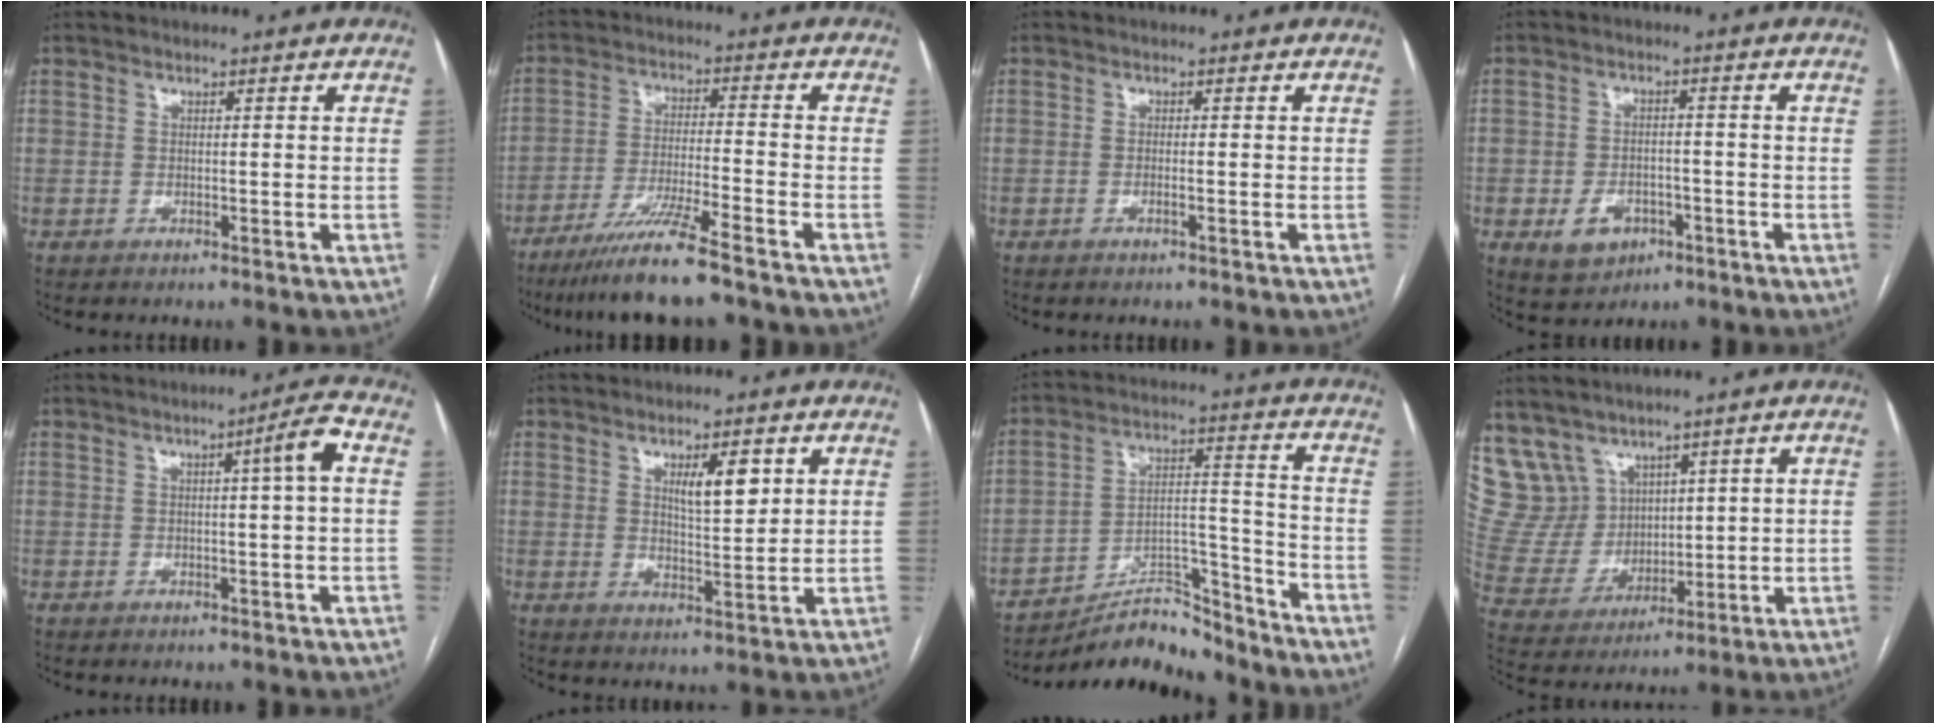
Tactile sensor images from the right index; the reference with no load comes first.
{"total": 10.3, "force": [-7.9, -0.6, 6.7], "torque": [-0.123, -0.034, -0.141]}
{"total": 0.7, "force": [-0.4, -0.1, 0.6], "torque": [-0.012, 0.000, -0.007]}
{"total": 5.6, "force": [-2.5, 3.7, 3.3], "torque": [-0.064, 0.000, -0.034]}
{"total": 4.1, "force": [0.6, -0.8, 4.0], "torque": [-0.058, 0.005, 0.010]}
{"total": 5.5, "force": [2.3, 1.4, 4.8], "torque": [-0.082, -0.003, 0.041]}
{"total": 11.4, "force": [-10.9, 2.3, 2.2], "torque": [-0.031, 0.044, -0.188]}
{"total": 10.1, "force": [7.1, 7.1, 1.0], "torque": [-0.039, 0.036, 0.163]}